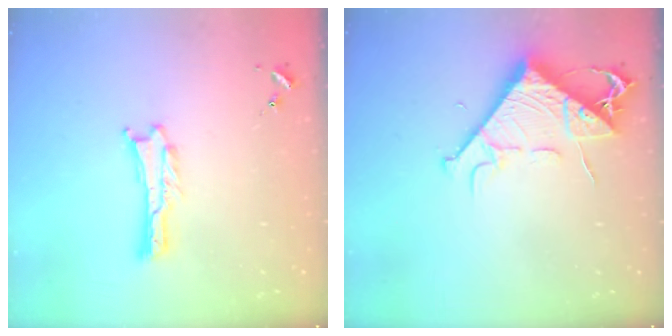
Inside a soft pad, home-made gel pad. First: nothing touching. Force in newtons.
{"total": 8.4, "press": 8.3, "slide": 1.1}